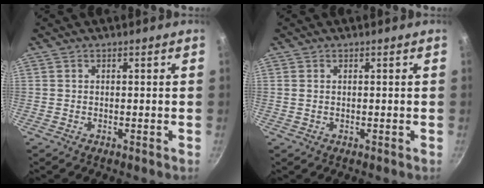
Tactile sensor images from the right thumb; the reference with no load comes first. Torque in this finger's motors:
{"motor_torque": [0.04, 0.07, -0.54, 0.15, 0.10]}